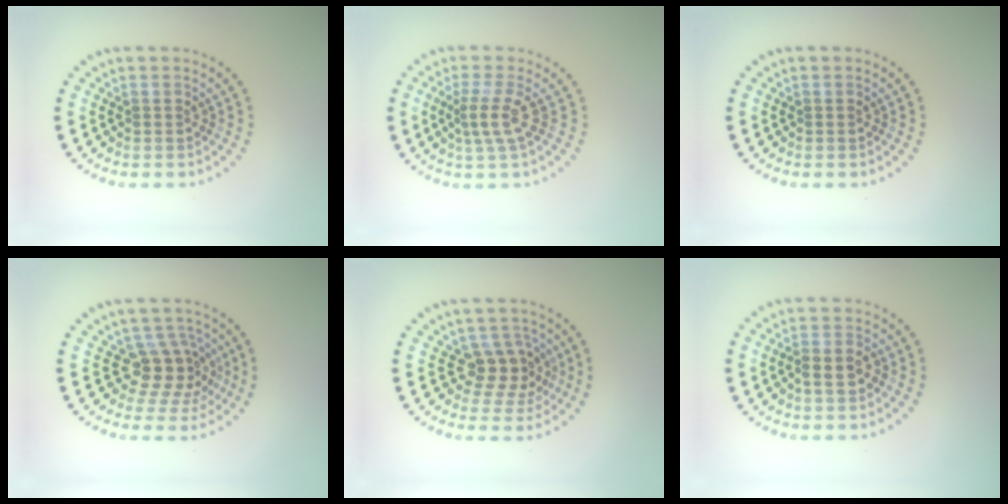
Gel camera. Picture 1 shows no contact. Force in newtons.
{"total": 2.5, "press": 1.7, "slide": 1.8}
{"total": 0.0}
{"total": 3.7, "press": 2.8, "slide": 2.4}
{"total": 3.2, "press": 2.8, "slide": 1.6}
{"total": 2.0, "press": 1.9, "slide": 0.6}